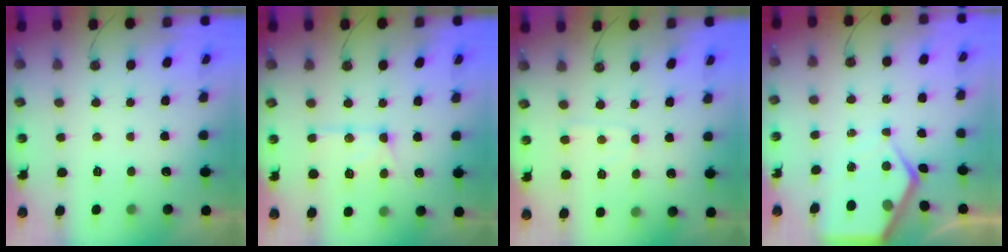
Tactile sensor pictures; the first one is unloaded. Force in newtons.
{"total": 11.8, "press": 11.8, "slide": 1.1}
{"total": 5.1, "press": 5.0, "slide": 0.7}
{"total": 6.9, "press": 6.8, "slide": 0.6}